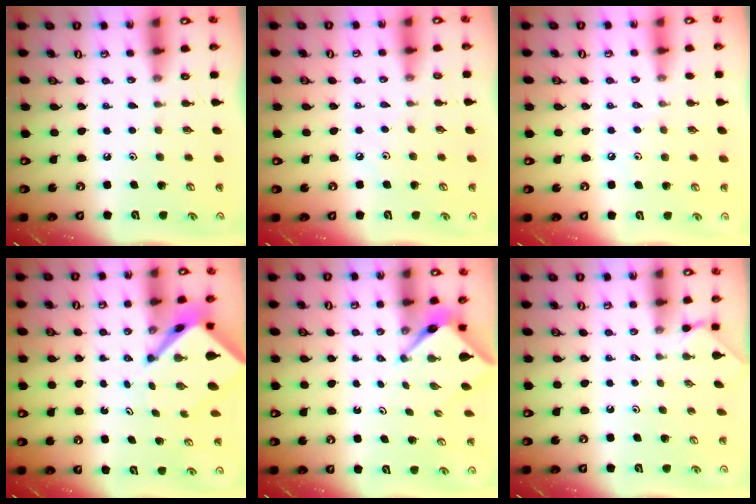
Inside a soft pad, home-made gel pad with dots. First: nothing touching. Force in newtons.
{"total": 2.9, "press": 2.9, "slide": 0.4}
{"total": 4.4, "press": 4.4, "slide": 0.7}
{"total": 6.1, "press": 6.1, "slide": 0.4}
{"total": 3.4, "press": 3.4, "slide": 0.2}
{"total": 0.9, "press": 0.9, "slide": 0.3}